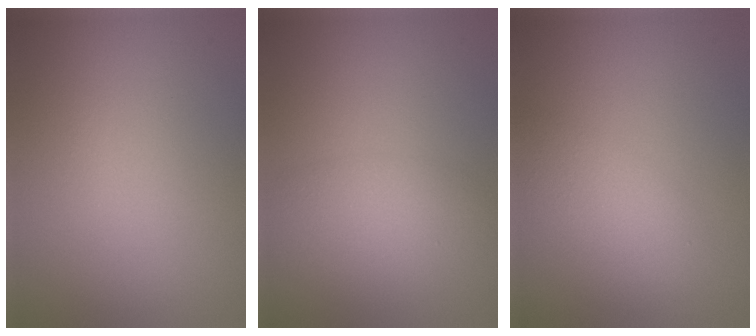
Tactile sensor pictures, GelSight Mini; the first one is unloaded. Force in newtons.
{"total": 3.0, "press": 3.0, "slide": 0.2}
{"total": 3.2, "press": 3.2, "slide": 0.1}